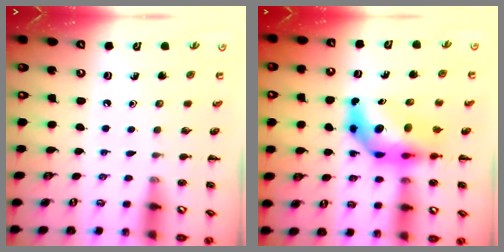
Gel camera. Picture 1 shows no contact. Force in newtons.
{"total": 9.6, "press": 9.0, "slide": 3.2}